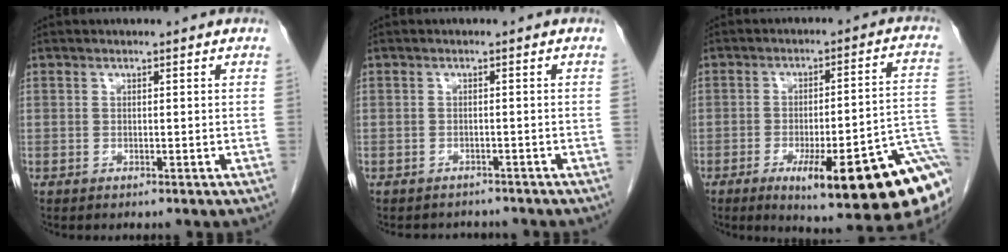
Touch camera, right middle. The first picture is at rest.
{"total": 3.6, "force": [-3.3, 1.4, 0.3], "torque": [-0.007, -0.001, -0.043]}
{"total": 21.5, "force": [-10.6, 3.0, 18.5], "torque": [-0.147, 0.001, -0.143]}